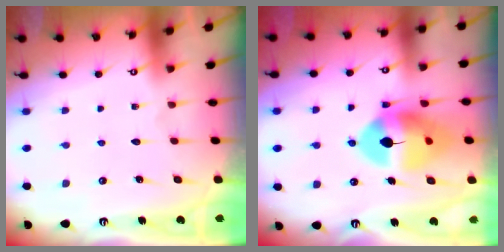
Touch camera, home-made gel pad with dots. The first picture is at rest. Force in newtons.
{"total": 14.4, "press": 14.3, "slide": 2.2}